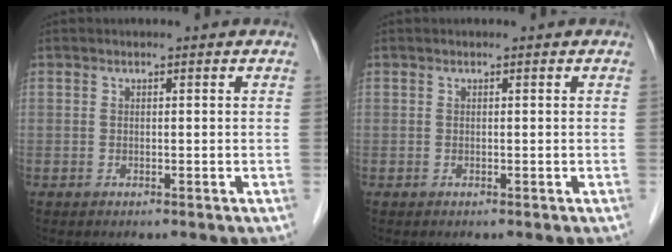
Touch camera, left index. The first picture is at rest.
{"total": 0.0}